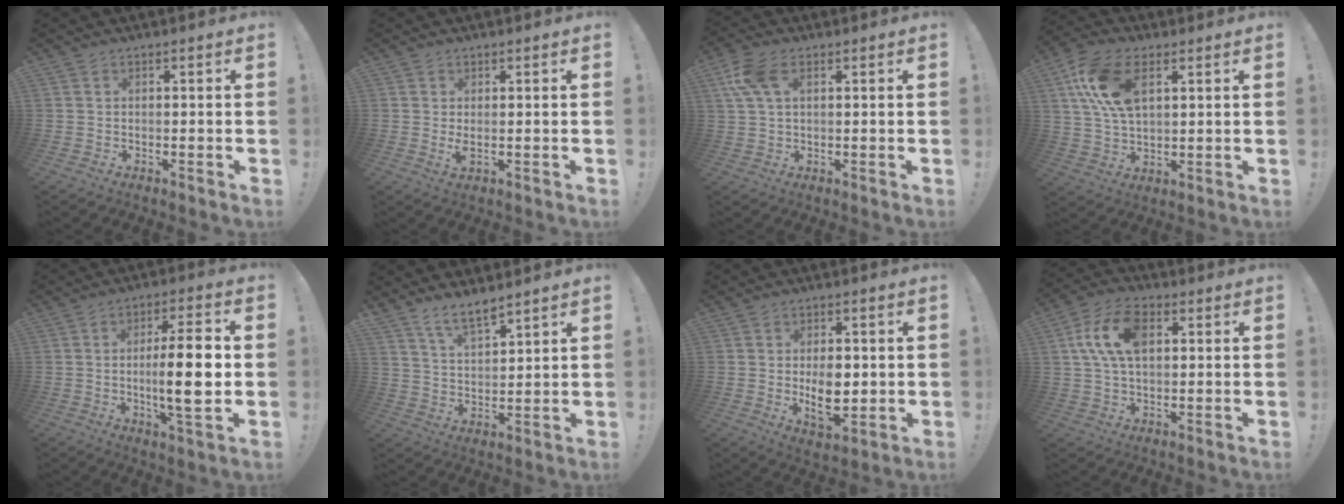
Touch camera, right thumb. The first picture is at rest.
{"total": 2.5, "force": [0.8, 0.8, 2.3], "torque": [-0.036, -0.005, 0.014]}
{"total": 8.7, "force": [3.2, 4.7, 6.6], "torque": [-0.138, 0.004, 0.064]}
{"total": 14.9, "force": [5.8, 8.4, 10.9], "torque": [-0.223, -0.009, 0.107]}
{"total": 14.0, "force": [-0.8, 2.7, 13.8], "torque": [-0.227, -0.007, -0.025]}
{"total": 7.7, "force": [6.4, 2.1, 3.6], "torque": [-0.063, -0.043, 0.119]}
{"total": 9.3, "force": [-0.1, 5.6, 7.4], "torque": [-0.113, -0.010, 0.000]}
{"total": 12.9, "force": [3.5, 7.7, 9.8], "torque": [-0.185, 0.012, 0.067]}